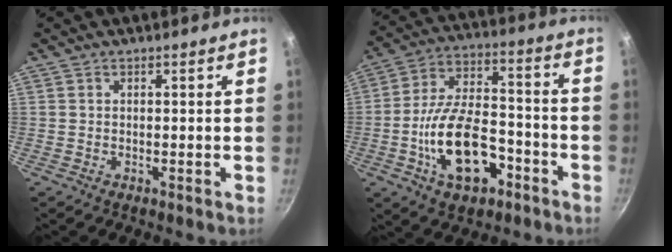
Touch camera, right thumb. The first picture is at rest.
{"total": 17.1, "force": [-6.3, 9.0, 13.1], "torque": [-0.221, 0.044, -0.105]}